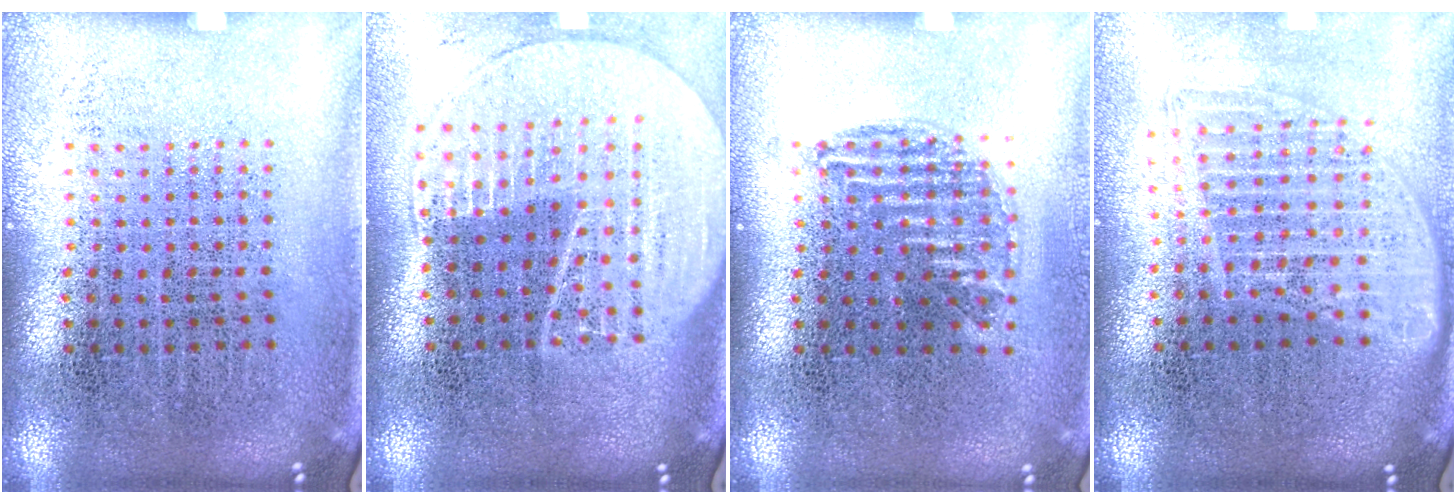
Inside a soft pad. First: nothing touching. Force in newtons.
{"total": 2.0, "press": 1.7, "slide": 0.9}
{"total": 1.0, "press": 0.8, "slide": 0.5}
{"total": 1.6, "press": 1.4, "slide": 0.7}